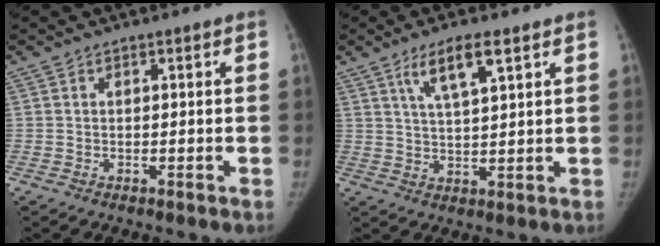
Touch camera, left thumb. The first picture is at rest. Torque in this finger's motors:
{"motor_torque": [0.45, 0.03, 0.69, -0.81, 0.13]}